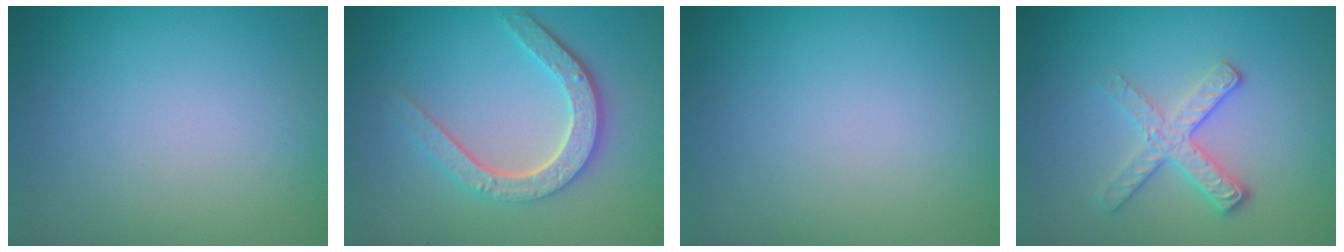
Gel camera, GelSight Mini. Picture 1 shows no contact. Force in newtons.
{"total": 4.6, "press": 3.6, "slide": 3.0}
{"total": 0.0}
{"total": 2.7, "press": 2.5, "slide": 1.1}